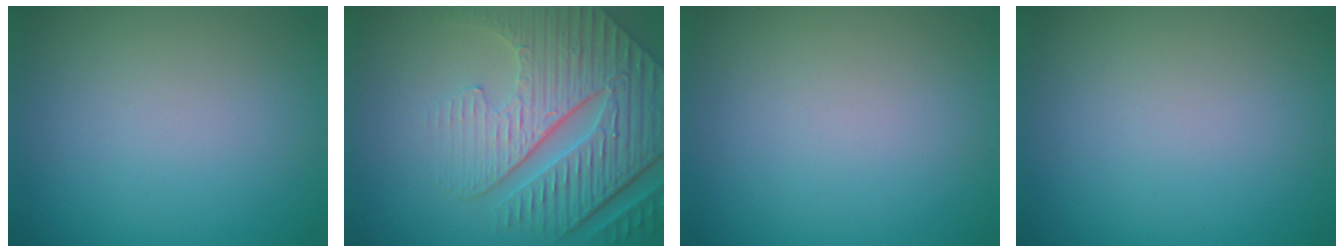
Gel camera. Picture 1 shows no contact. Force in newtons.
{"total": 8.2, "press": 6.3, "slide": 5.2}
{"total": 0.0}
{"total": 0.0}